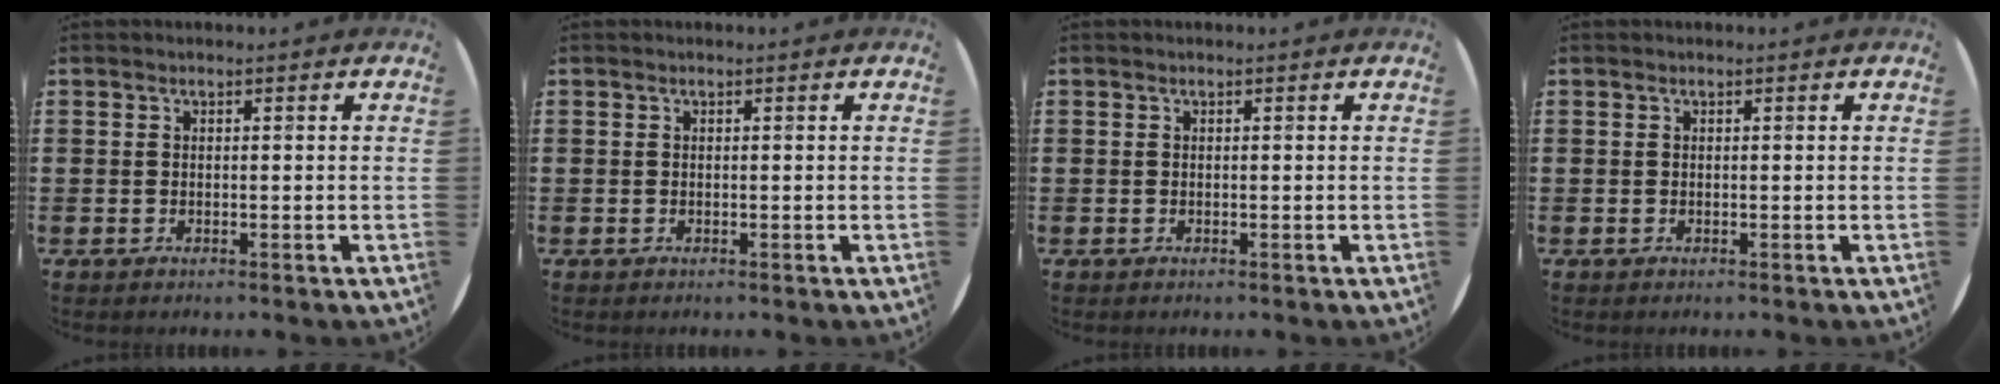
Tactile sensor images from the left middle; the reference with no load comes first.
{"total": 0.0}
{"total": 0.0}
{"total": 0.0}